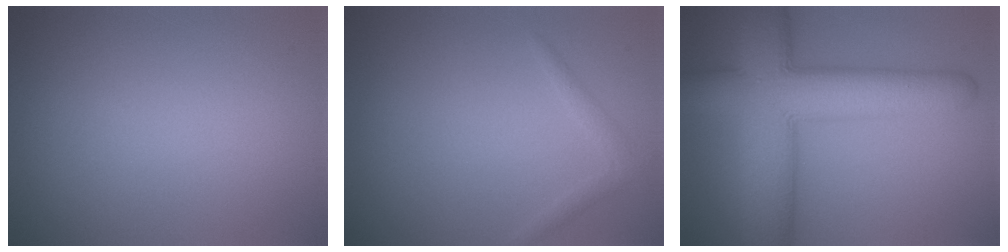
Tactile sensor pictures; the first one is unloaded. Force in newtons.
{"total": 1.1, "press": 1.1, "slide": 0.1}
{"total": 11.5, "press": 11.5, "slide": 0.4}